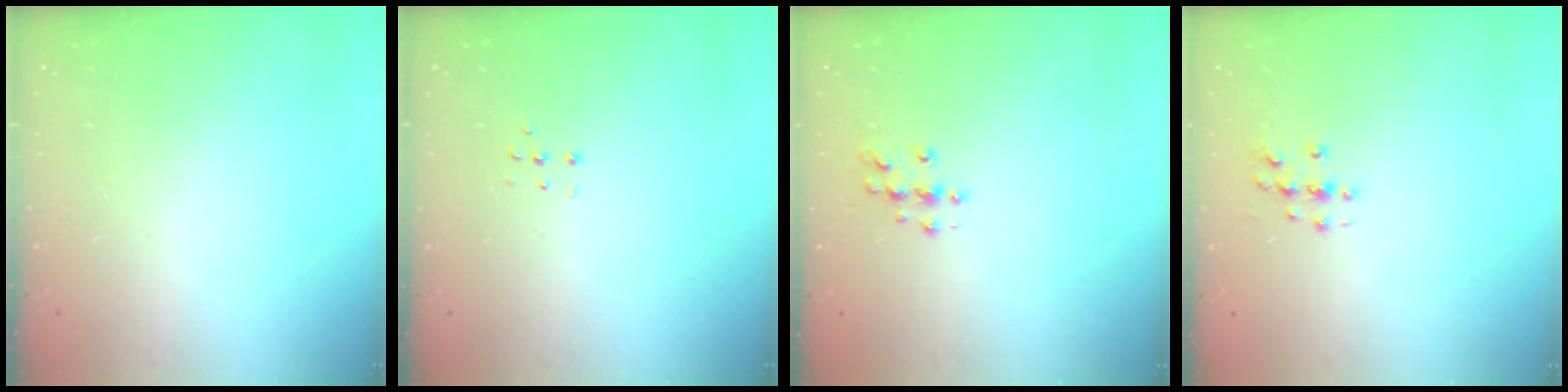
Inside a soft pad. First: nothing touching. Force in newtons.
{"total": 3.8, "press": 3.7, "slide": 0.7}
{"total": 4.5, "press": 4.4, "slide": 0.4}
{"total": 2.8, "press": 2.8, "slide": 0.3}